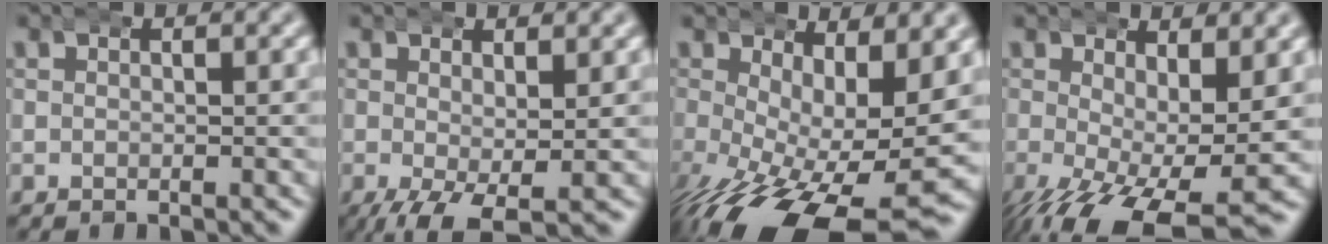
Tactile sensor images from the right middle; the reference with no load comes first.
{"total": 4.1, "force": [-2.1, 1.6, 3.1], "torque": [-0.067, -0.031, -0.016]}
{"total": 9.3, "force": [-3.6, 3.5, 7.8], "torque": [-0.139, -0.054, -0.027]}
{"total": 6.7, "force": [-3.3, 2.5, 5.3], "torque": [-0.106, -0.046, -0.028]}